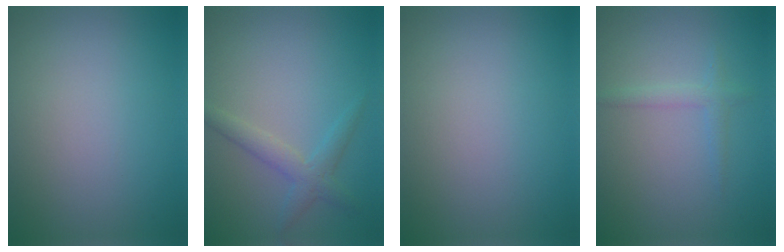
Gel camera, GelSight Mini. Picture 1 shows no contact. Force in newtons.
{"total": 2.3, "press": 2.3, "slide": 0.2}
{"total": 0.0}
{"total": 1.4, "press": 1.4, "slide": 0.0}